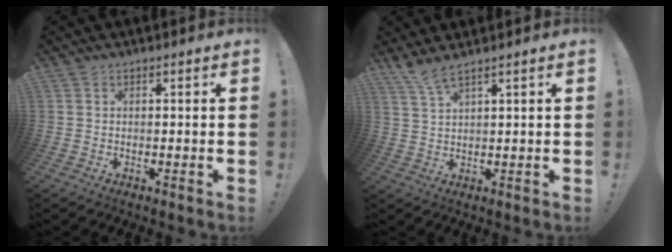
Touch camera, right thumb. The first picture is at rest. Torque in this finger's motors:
{"motor_torque": [0.00, 0.00, 0.00, 0.00, 0.00]}